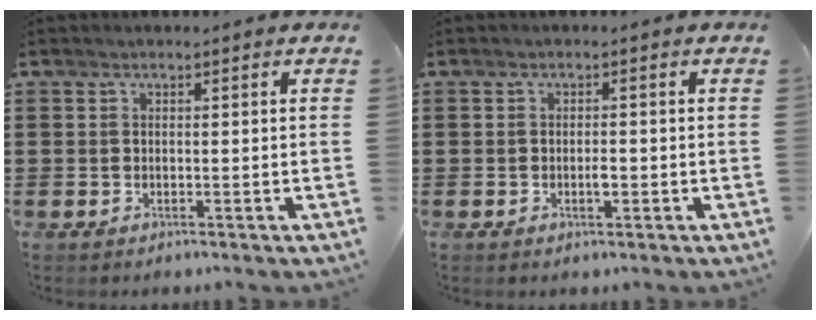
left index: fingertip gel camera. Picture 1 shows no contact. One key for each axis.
{"total": 1.6, "fx": -0.3, "fy": 0.5, "fz": 1.5, "tx": -0.028, "ty": -0.001, "tz": -0.004}